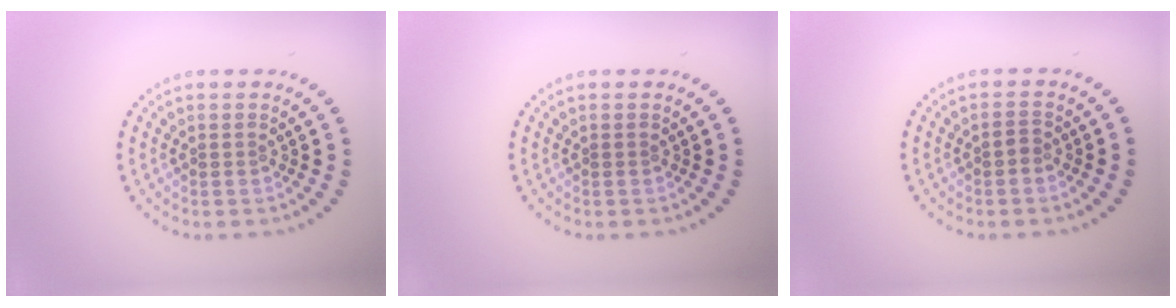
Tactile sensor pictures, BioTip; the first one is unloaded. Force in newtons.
{"total": 0.0}
{"total": 0.7, "press": 0.7, "slide": 0.3}